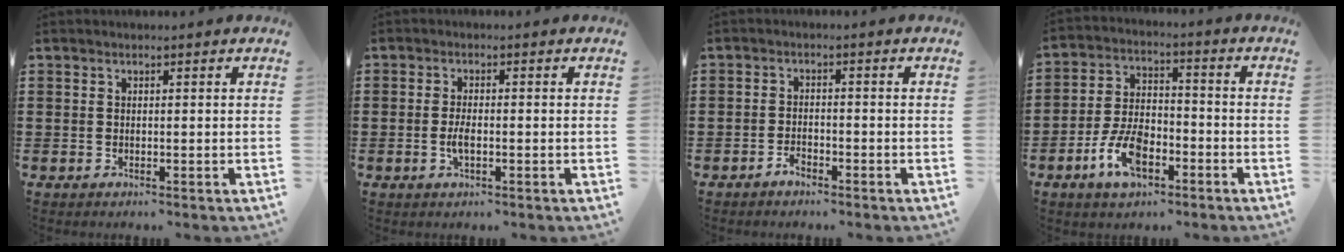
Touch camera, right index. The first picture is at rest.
{"total": 2.7, "force": [-0.6, 0.9, 2.5], "torque": [-0.053, -0.002, -0.014]}
{"total": 1.9, "force": [-1.6, 0.6, 0.7], "torque": [-0.018, 0.002, -0.032]}
{"total": 8.4, "force": [-4.2, 4.3, 5.8], "torque": [-0.134, 0.006, -0.082]}